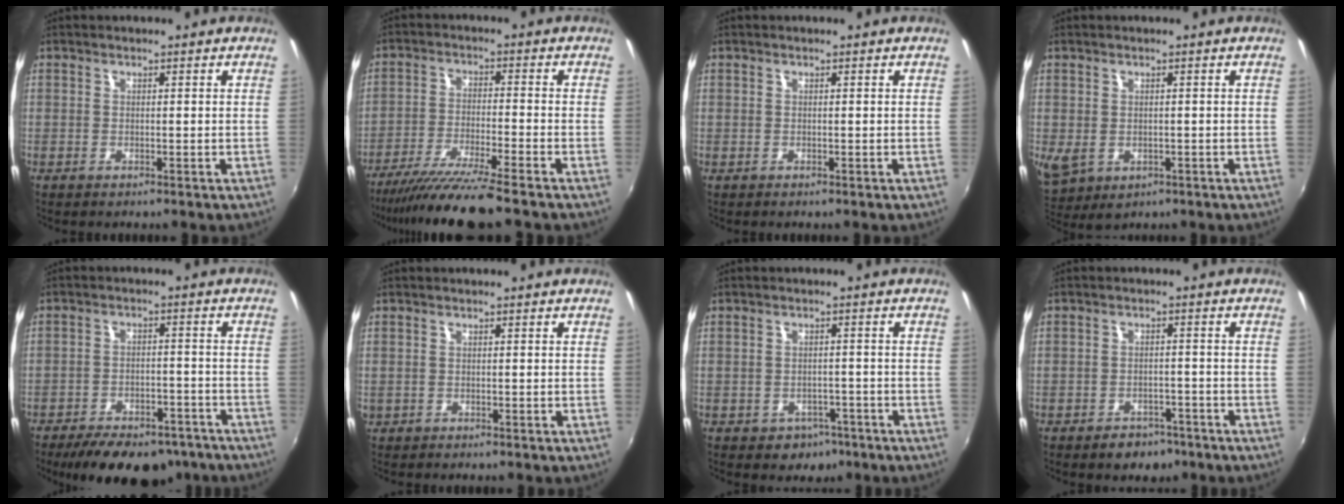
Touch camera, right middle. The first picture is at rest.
{"total": 11.5, "force": [-9.9, -0.9, 5.9], "torque": [-0.129, -0.028, -0.173]}
{"total": 0.0}
{"total": 5.7, "force": [-0.3, 4.3, 3.7], "torque": [-0.067, -0.014, 0.003]}
{"total": 18.0, "force": [-14.1, 7.6, 8.3], "torque": [-0.166, -0.008, -0.182]}
{"total": 0.7, "force": [-0.1, 0.7, 0.1], "torque": [-0.002, -0.003, -0.003]}
{"total": 5.1, "force": [-2.9, 3.9, 1.3], "torque": [-0.037, 0.000, -0.031]}
{"total": 5.5, "force": [-3.9, 3.5, 1.7], "torque": [-0.042, 0.003, -0.047]}